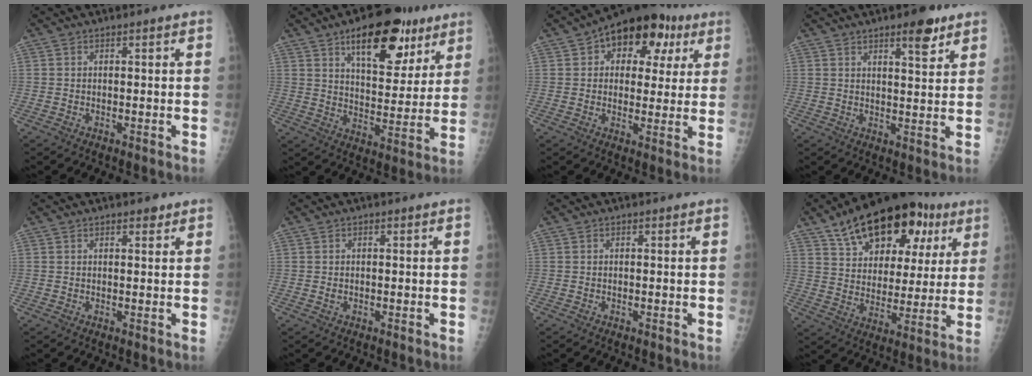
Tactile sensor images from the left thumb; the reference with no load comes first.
{"total": 17.4, "force": [9.9, 8.3, 11.7], "torque": [-0.117, -0.040, 0.149]}
{"total": 14.7, "force": [6.1, 9.4, 9.5], "torque": [-0.075, 0.005, 0.079]}
{"total": 6.3, "force": [4.1, 2.0, 4.3], "torque": [-0.048, -0.023, 0.055]}
{"total": 1.4, "force": [1.0, 0.7, 0.7], "torque": [-0.002, -0.005, 0.011]}
{"total": 0.7, "force": [-0.1, 0.6, 0.5], "torque": [-0.007, 0.000, -0.001]}
{"total": 0.0}
{"total": 23.2, "force": [12.3, 12.9, 14.8], "torque": [-0.193, -0.004, 0.191]}